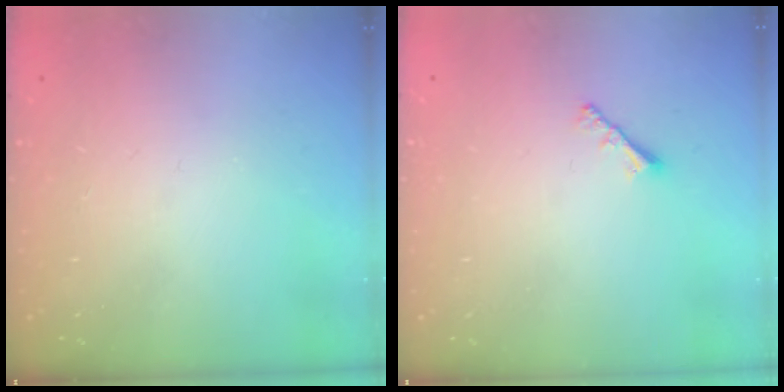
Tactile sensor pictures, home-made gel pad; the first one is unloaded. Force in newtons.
{"total": 2.0, "press": 2.0, "slide": 0.5}